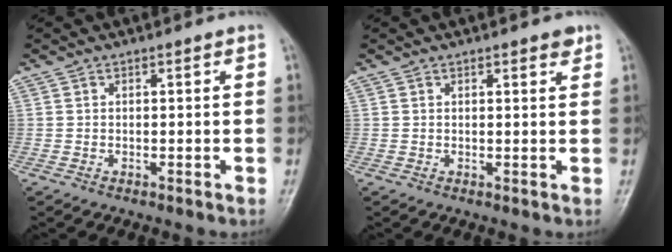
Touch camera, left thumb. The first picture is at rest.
{"total": 2.0, "force": [1.4, 0.7, 1.3], "torque": [-0.012, -0.006, 0.016]}